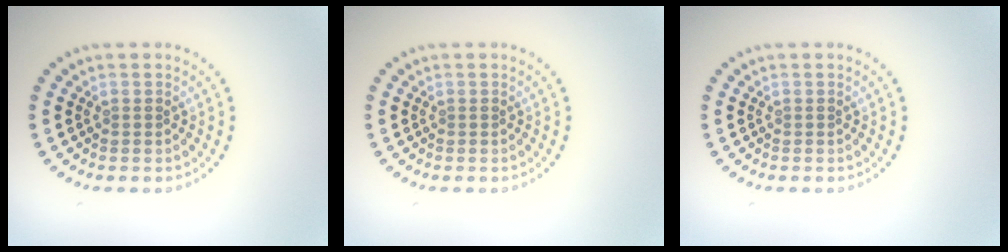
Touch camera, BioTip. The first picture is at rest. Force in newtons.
{"total": 0.0}
{"total": 0.0}